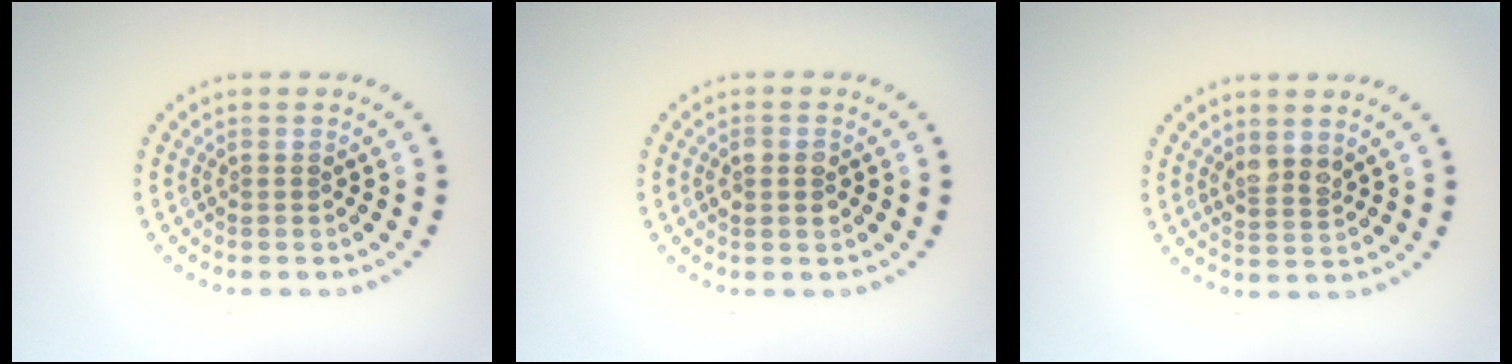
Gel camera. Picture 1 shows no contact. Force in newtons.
{"total": 1.5, "press": 1.5, "slide": 0.1}
{"total": 1.8, "press": 1.5, "slide": 0.9}